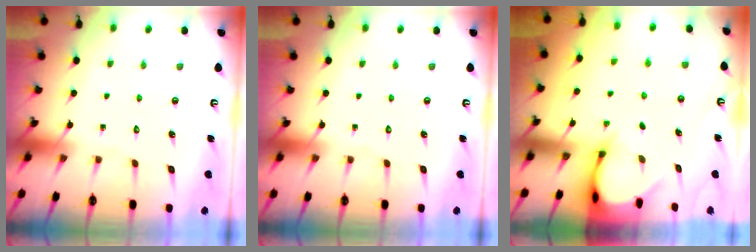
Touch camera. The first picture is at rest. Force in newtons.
{"total": 0.0}
{"total": 3.4, "press": 3.4, "slide": 0.2}